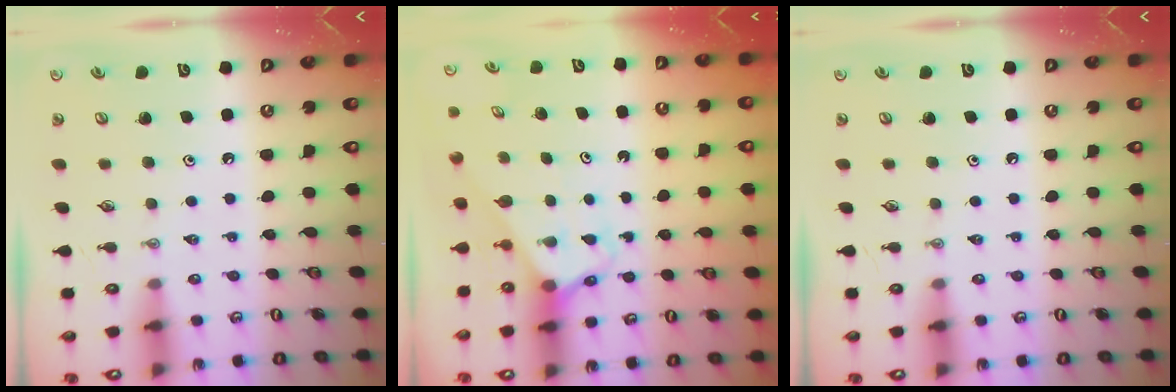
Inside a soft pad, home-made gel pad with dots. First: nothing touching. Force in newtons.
{"total": 2.6, "press": 2.6, "slide": 0.1}
{"total": 0.0}